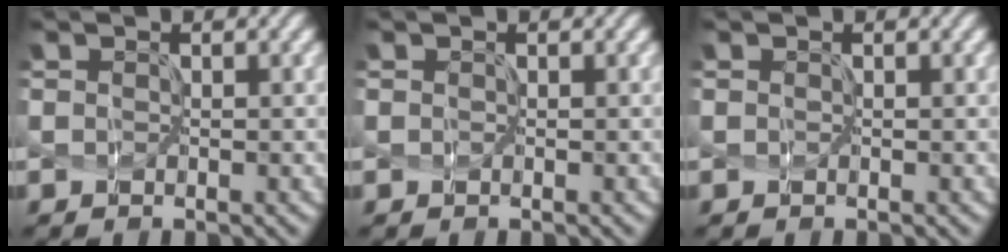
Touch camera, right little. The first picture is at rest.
{"total": 0.0}
{"total": 0.0}